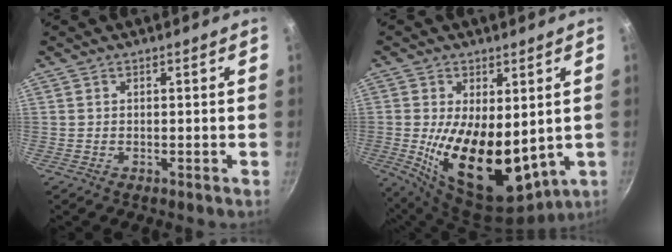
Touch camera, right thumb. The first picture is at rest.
{"total": 19.0, "force": [-0.2, 10.2, 16.0], "torque": [-0.261, -0.032, 0.018]}